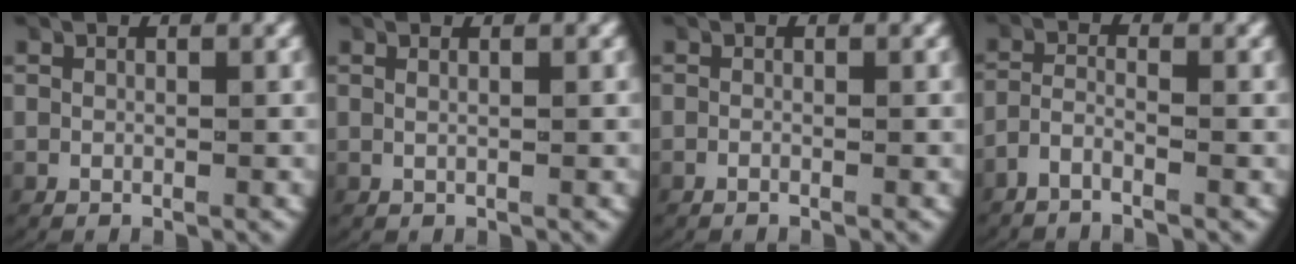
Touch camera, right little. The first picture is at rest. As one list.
[{"total": 0.8, "force": [0.2, -0.5, 0.6], "torque": [-0.017, -0.005, 0.007]}, {"total": 0.7, "force": [-0.7, 0.1, 0.3], "torque": [-0.011, 0.001, -0.013]}, {"total": 2.6, "force": [-2.1, 0.2, 1.5], "torque": [-0.039, -0.006, -0.037]}]